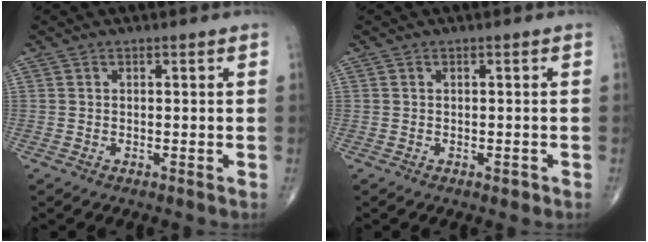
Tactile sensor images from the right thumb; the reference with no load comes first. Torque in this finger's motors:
{"motor_torque": [-0.28, 0.11, -0.08, -0.07, 0.00]}